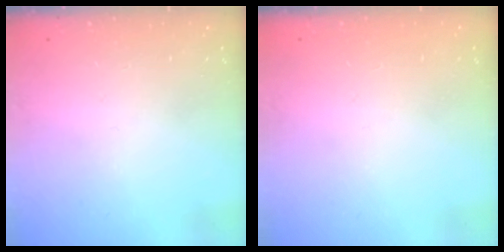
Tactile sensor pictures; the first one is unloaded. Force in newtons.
{"total": 1.6, "press": 1.5, "slide": 0.5}